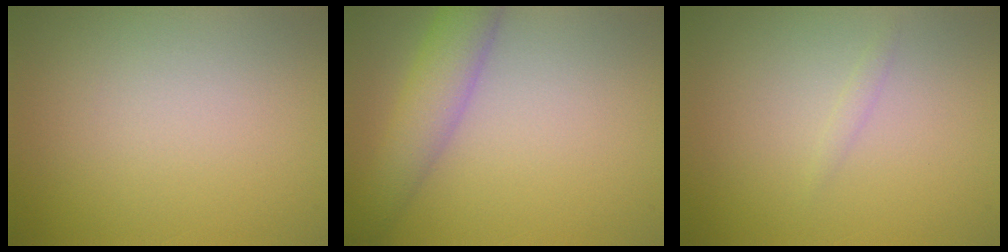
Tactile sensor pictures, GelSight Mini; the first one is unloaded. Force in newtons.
{"total": 4.2, "press": 4.2, "slide": 0.3}
{"total": 0.5, "press": 0.5, "slide": 0.1}